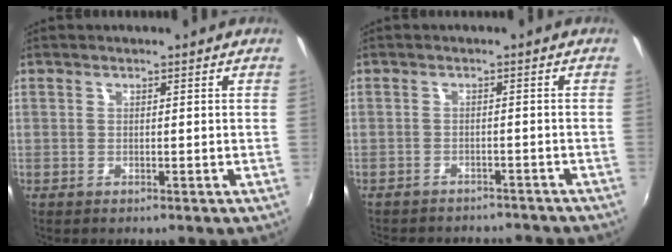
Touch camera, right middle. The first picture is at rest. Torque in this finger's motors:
{"motor_torque": [0.93, -1.20, 0.22, 0.09]}